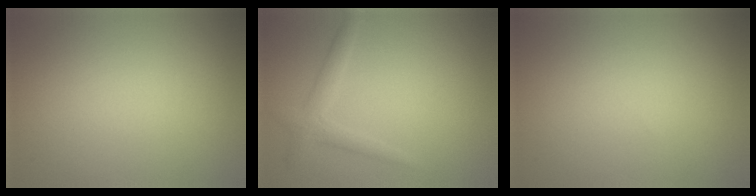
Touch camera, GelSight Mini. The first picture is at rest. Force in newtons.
{"total": 2.0, "press": 2.0, "slide": 0.1}
{"total": 0.0}